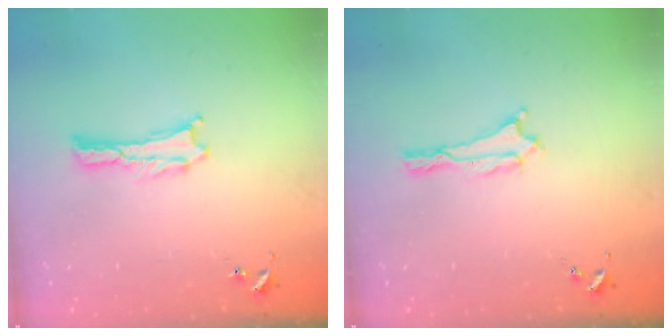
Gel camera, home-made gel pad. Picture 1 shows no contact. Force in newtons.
{"total": 0.0}